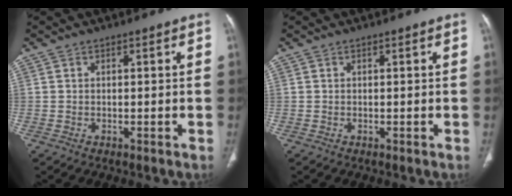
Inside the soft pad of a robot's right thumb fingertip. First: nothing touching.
{"total": 0.0}